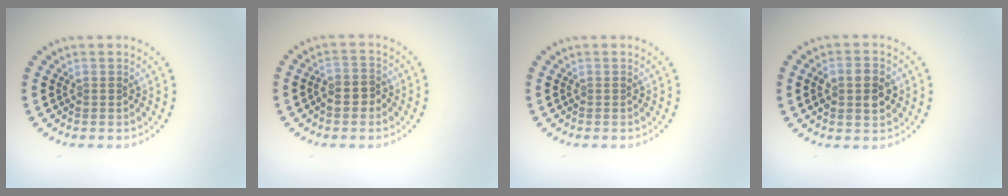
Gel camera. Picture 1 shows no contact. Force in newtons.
{"total": 2.3, "press": 2.1, "slide": 0.9}
{"total": 0.0}
{"total": 3.8, "press": 3.7, "slide": 0.2}